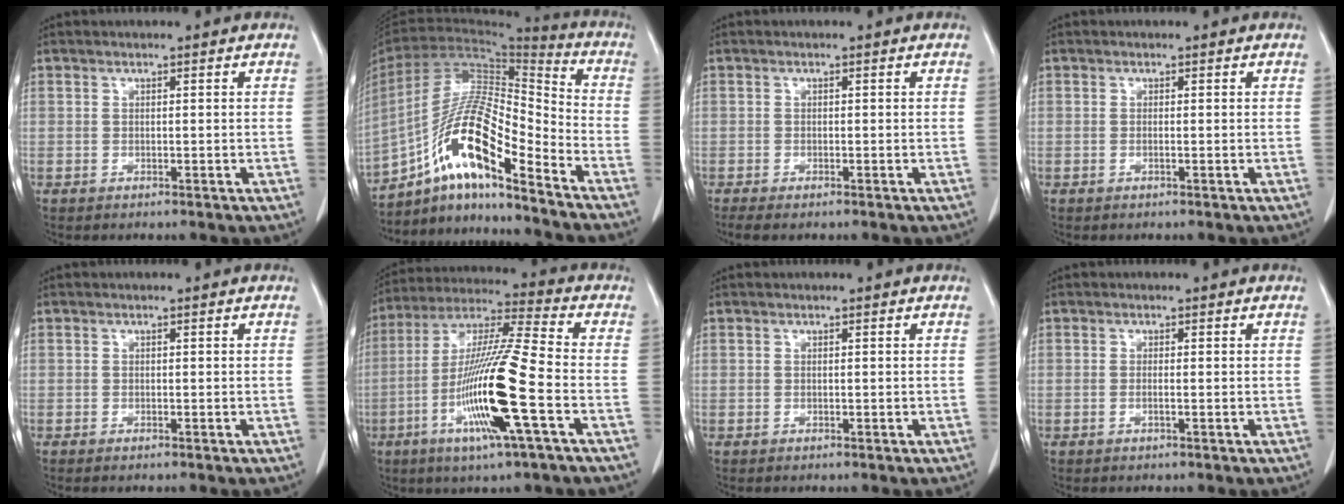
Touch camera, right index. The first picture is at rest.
{"total": 17.0, "force": [-10.4, 2.7, 13.2], "torque": [-0.257, 0.011, -0.186]}
{"total": 2.6, "force": [-2.0, 0.6, 1.5], "torque": [-0.025, -0.009, -0.030]}
{"total": 0.0}
{"total": 0.5, "force": [-0.4, 0.1, 0.3], "torque": [-0.011, -0.002, -0.008]}
{"total": 16.9, "force": [-5.3, -0.1, 16.1], "torque": [-0.320, -0.015, -0.107]}
{"total": 0.0}
{"total": 0.7, "force": [-0.2, 0.0, 0.7], "torque": [-0.015, 0.000, -0.004]}